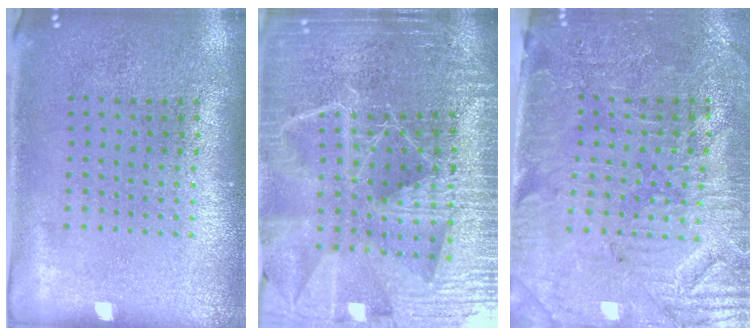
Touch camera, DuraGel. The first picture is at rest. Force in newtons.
{"total": 5.7, "press": 5.0, "slide": 2.7}
{"total": 3.7, "press": 3.3, "slide": 1.6}